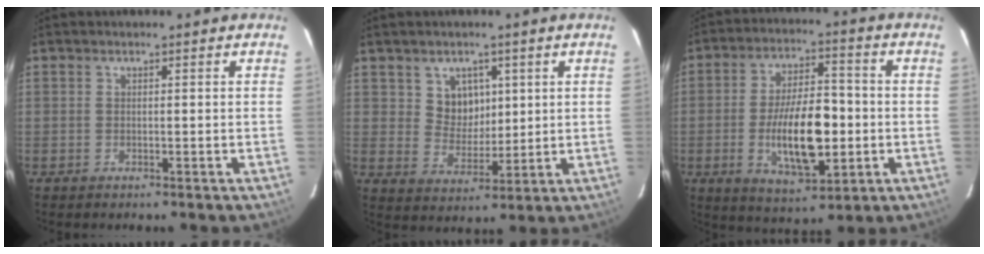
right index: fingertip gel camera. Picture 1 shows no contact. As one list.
[{"total": 6.2, "force": [2.5, 5.4, 1.8], "torque": [-0.028, 0.007, 0.054]}, {"total": 14.7, "force": [-2.9, 6.5, 12.9], "torque": [-0.233, -0.001, -0.037]}]